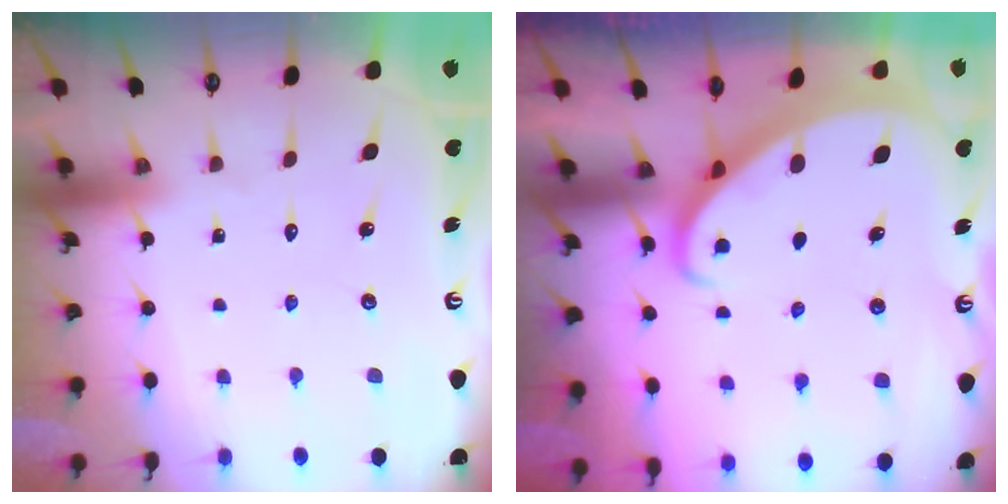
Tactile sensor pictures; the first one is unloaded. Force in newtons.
{"total": 2.7, "press": 2.6, "slide": 0.3}